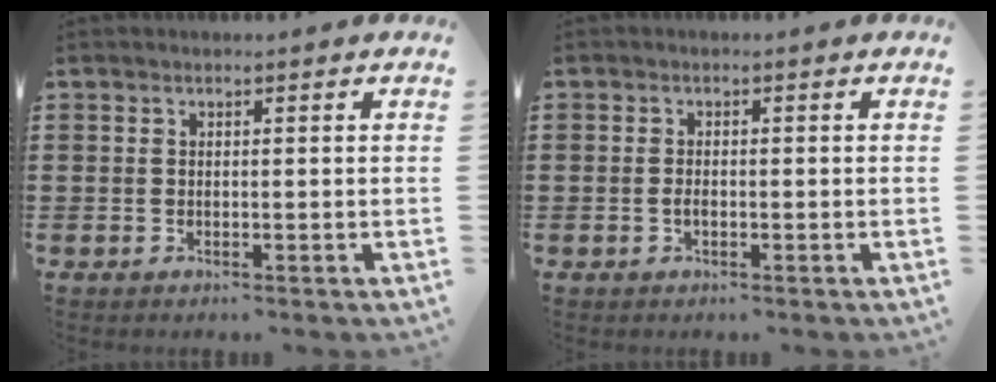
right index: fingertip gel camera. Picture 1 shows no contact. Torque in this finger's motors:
{"motor_torque": [1.10, 1.04, 0.17, 0.04]}